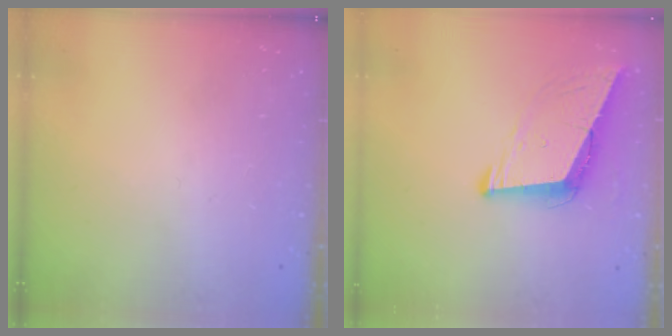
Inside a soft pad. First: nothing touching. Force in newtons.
{"total": 8.9, "press": 8.2, "slide": 3.5}